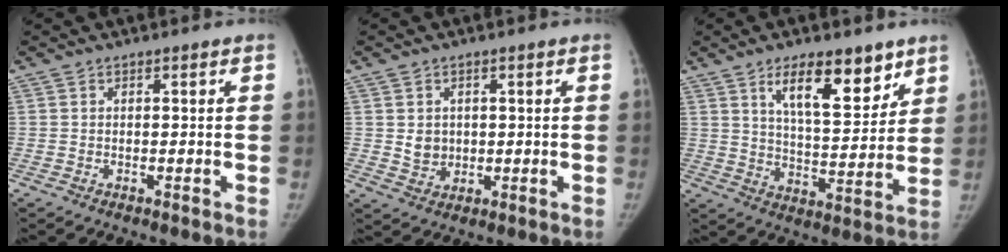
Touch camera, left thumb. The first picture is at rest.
{"total": 3.9, "force": [0.6, 3.4, 1.9], "torque": [-0.015, -0.007, 0.020]}
{"total": 13.5, "force": [8.2, 5.3, 9.4], "torque": [-0.112, -0.052, 0.138]}